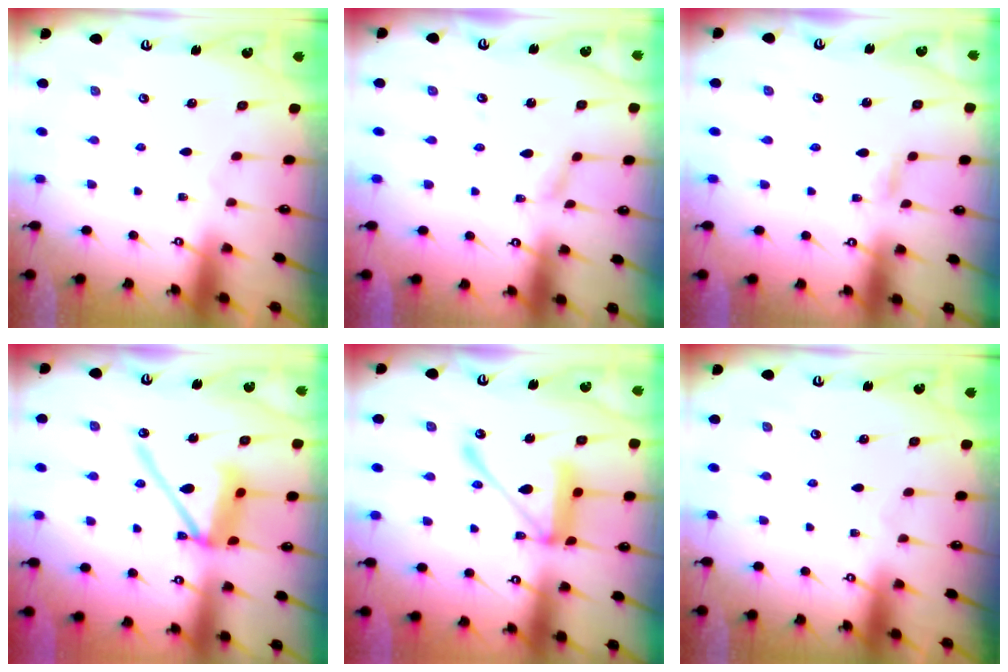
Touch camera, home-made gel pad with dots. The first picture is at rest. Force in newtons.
{"total": 2.7, "press": 2.7, "slide": 0.1}
{"total": 3.4, "press": 3.3, "slide": 0.3}
{"total": 12.1, "press": 12.0, "slide": 1.6}
{"total": 17.4, "press": 17.3, "slide": 1.8}
{"total": 0.0}